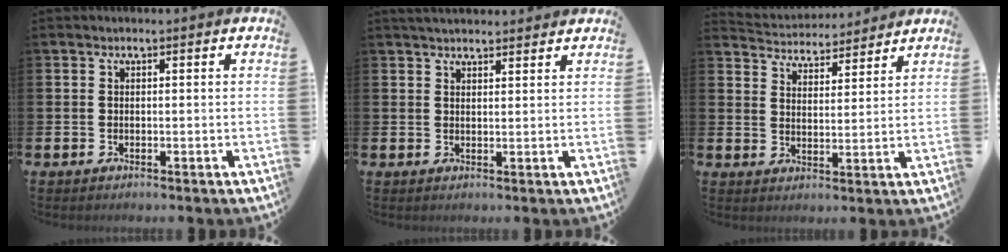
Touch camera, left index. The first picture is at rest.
{"total": 2.7, "force": [2.6, 0.5, 0.3], "torque": [-0.007, -0.008, 0.047]}
{"total": 4.5, "force": [4.4, 0.9, -0.4], "torque": [-0.007, -0.037, 0.075]}